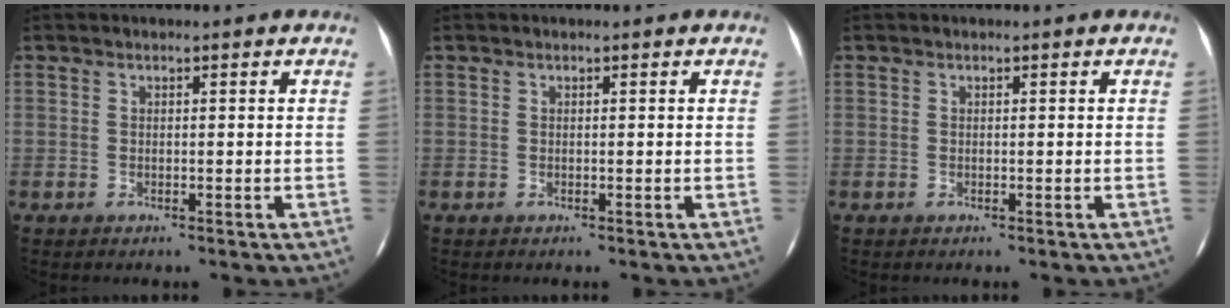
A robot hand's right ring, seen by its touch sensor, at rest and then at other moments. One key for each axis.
{"total": 0.0}
{"total": 0.0}